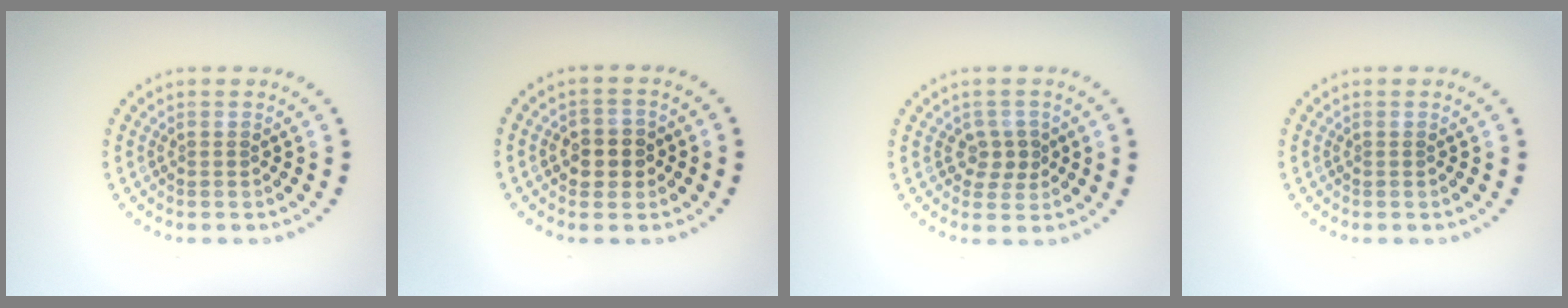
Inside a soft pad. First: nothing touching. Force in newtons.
{"total": 2.8, "press": 2.7, "slide": 0.7}
{"total": 2.0, "press": 1.8, "slide": 0.9}
{"total": 0.0}